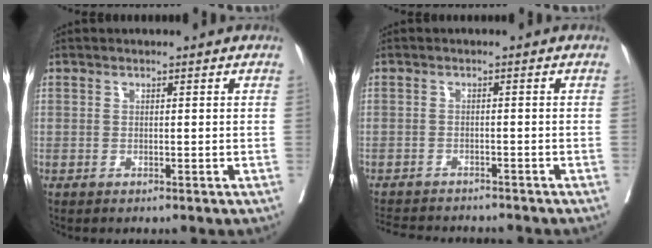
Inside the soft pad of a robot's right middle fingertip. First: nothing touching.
{"total": 9.6, "force": [-9.0, 2.0, 2.9], "torque": [-0.050, -0.004, -0.122]}